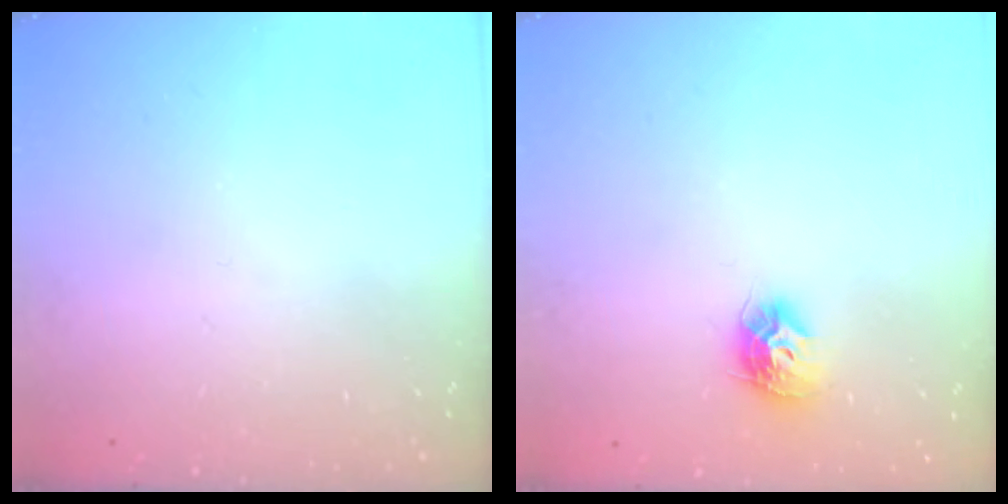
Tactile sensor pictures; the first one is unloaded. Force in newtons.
{"total": 9.3, "press": 9.3, "slide": 0.3}